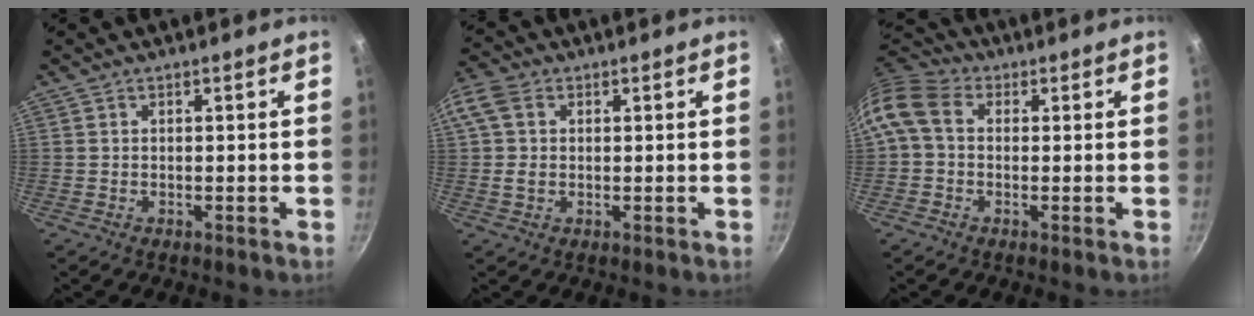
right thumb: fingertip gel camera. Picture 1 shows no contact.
{"total": 6.5, "force": [1.3, 4.9, 4.2], "torque": [-0.082, 0.008, 0.014]}
{"total": 8.8, "force": [0.7, 6.7, 5.6], "torque": [-0.113, 0.024, -0.007]}